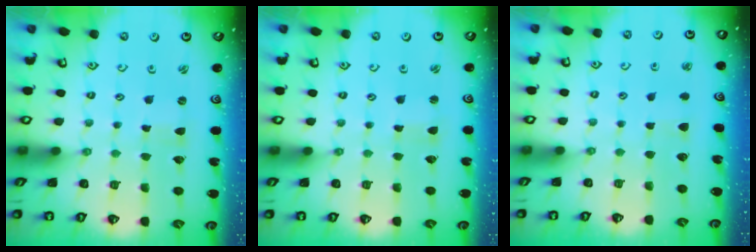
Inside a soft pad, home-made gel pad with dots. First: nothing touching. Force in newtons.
{"total": 1.1, "press": 1.1, "slide": 0.2}
{"total": 3.2, "press": 3.2, "slide": 0.6}